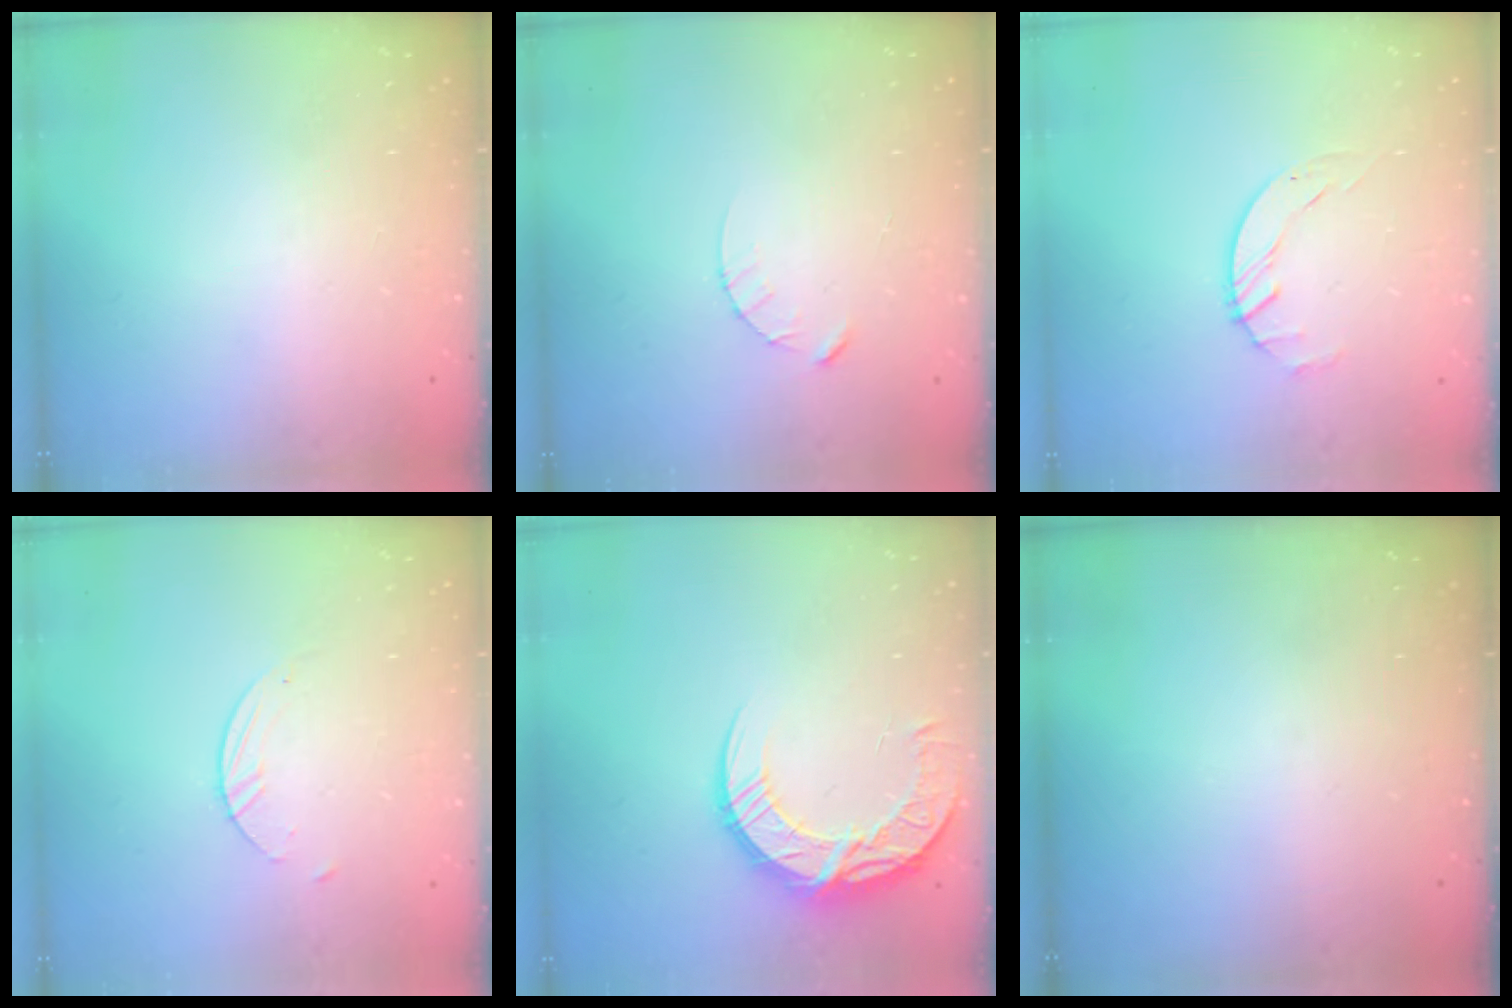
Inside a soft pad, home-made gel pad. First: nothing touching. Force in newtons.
{"total": 2.5, "press": 2.5, "slide": 0.3}
{"total": 1.8, "press": 1.8, "slide": 0.3}
{"total": 1.5, "press": 1.5, "slide": 0.1}
{"total": 14.1, "press": 14.0, "slide": 1.0}
{"total": 0.0}